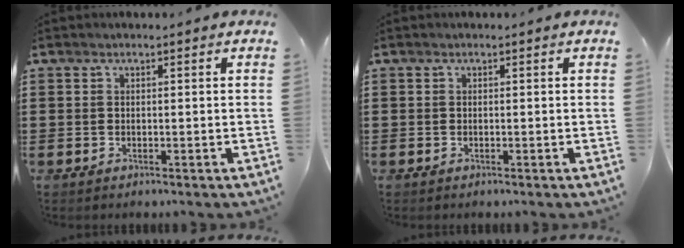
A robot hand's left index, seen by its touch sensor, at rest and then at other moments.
{"total": 0.0}